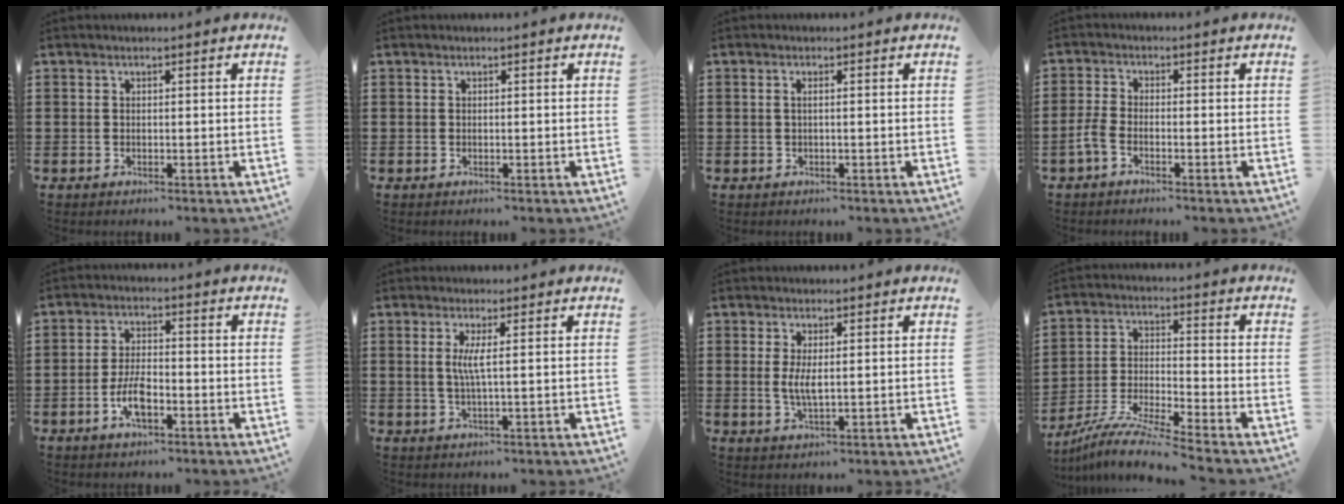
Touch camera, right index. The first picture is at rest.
{"total": 0.0}
{"total": 0.6, "force": [0.0, -0.1, 0.6], "torque": [-0.009, -0.003, 0.001]}
{"total": 2.5, "force": [-1.6, 0.7, 1.8], "torque": [-0.053, -0.004, -0.036]}
{"total": 5.5, "force": [-2.2, 2.3, 4.5], "torque": [-0.102, 0.001, -0.047]}
{"total": 3.2, "force": [0.4, -0.2, 3.2], "torque": [-0.061, -0.007, 0.005]}
{"total": 3.3, "force": [0.5, 0.9, 3.1], "torque": [-0.059, 0.000, 0.008]}
{"total": 7.3, "force": [-6.8, -0.8, 2.6], "torque": [-0.060, -0.017, -0.137]}